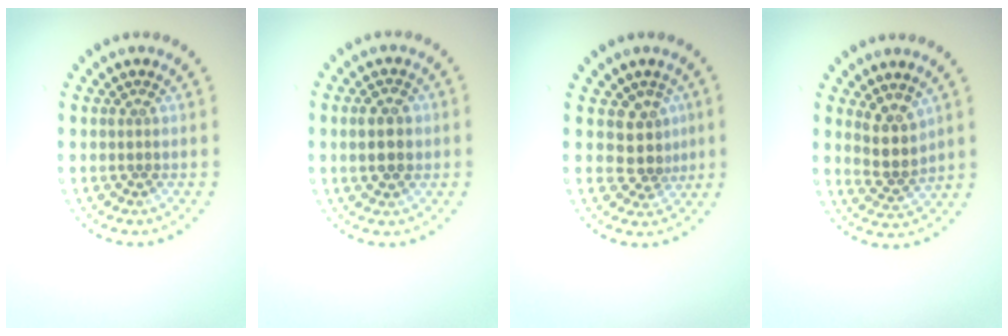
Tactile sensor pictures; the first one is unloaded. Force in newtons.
{"total": 3.0, "press": 3.0, "slide": 0.2}
{"total": 2.7, "press": 2.0, "slide": 1.8}
{"total": 3.0, "press": 2.4, "slide": 1.7}